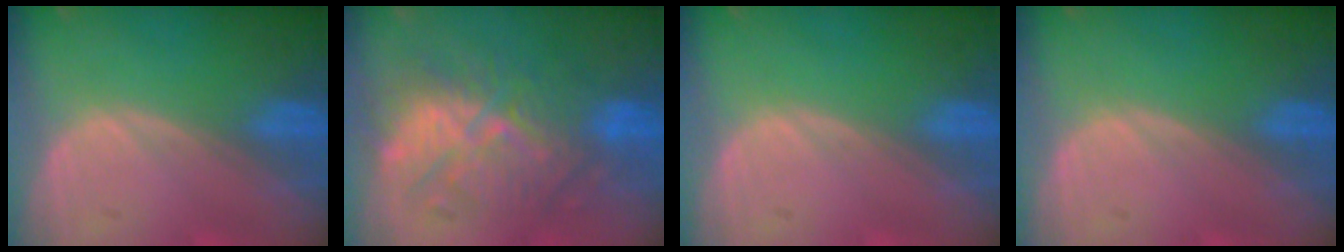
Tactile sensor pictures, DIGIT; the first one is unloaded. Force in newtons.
{"total": 10.1, "press": 10.0, "slide": 0.4}
{"total": 0.0}
{"total": 0.0}